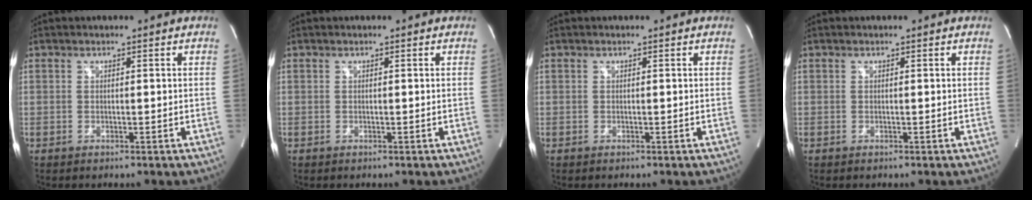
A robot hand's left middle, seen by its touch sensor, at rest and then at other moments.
{"total": 0.0}
{"total": 0.0}
{"total": 0.0}